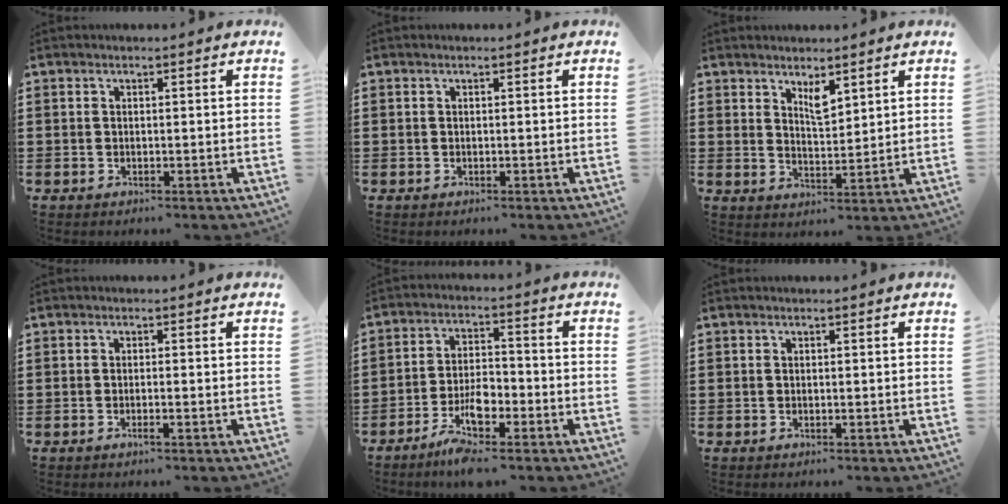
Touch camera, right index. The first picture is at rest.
{"total": 0.0}
{"total": 3.5, "force": [2.6, 1.2, 2.0], "torque": [-0.037, -0.002, 0.045]}
{"total": 1.1, "force": [-0.6, -0.1, 0.9], "torque": [-0.015, -0.006, -0.010]}
{"total": 6.1, "force": [-3.8, 2.2, 4.2], "torque": [-0.091, 0.004, -0.074]}
{"total": 0.0}